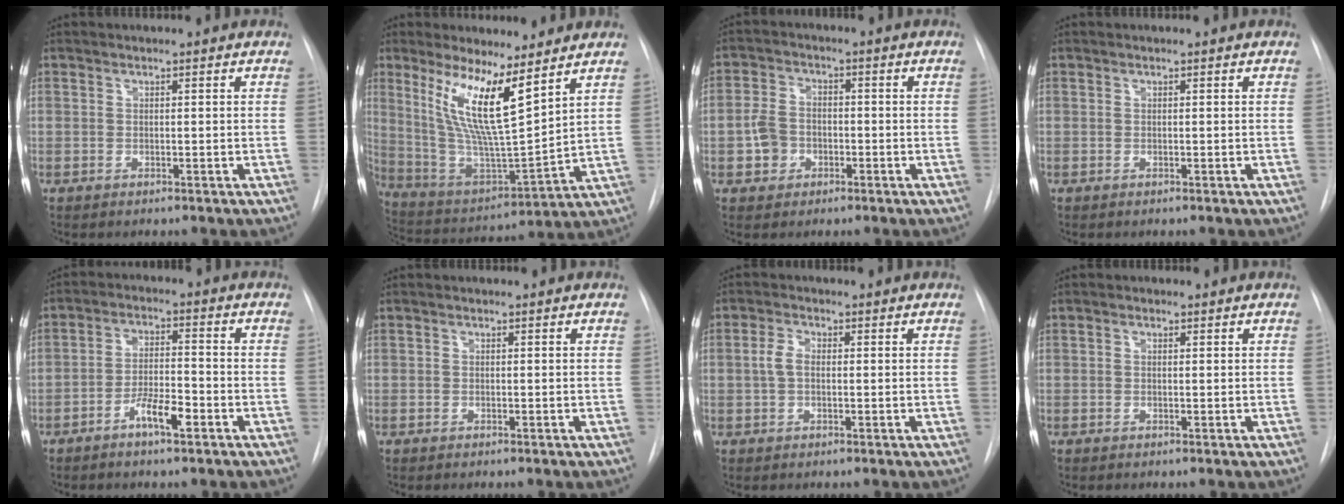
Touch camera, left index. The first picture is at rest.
{"total": 14.1, "force": [7.6, 1.8, 11.8], "torque": [-0.236, -0.013, 0.150]}
{"total": 5.1, "force": [-1.6, 4.2, 2.3], "torque": [-0.054, 0.016, -0.026]}
{"total": 0.0}
{"total": 5.6, "force": [-3.2, 1.2, 4.4], "torque": [-0.086, 0.004, -0.059]}
{"total": 0.0}
{"total": 2.7, "force": [0.1, 1.6, 2.2], "torque": [-0.053, 0.011, 0.000]}
{"total": 0.5, "force": [0.1, 0.4, 0.3], "torque": [-0.007, -0.001, 0.000]}